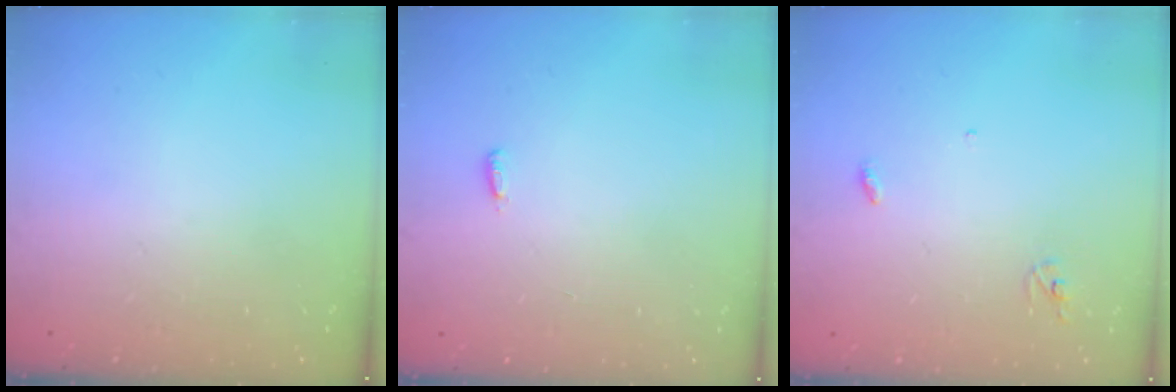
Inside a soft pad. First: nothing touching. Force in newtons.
{"total": 2.9, "press": 2.8, "slide": 0.9}
{"total": 3.0, "press": 2.9, "slide": 0.2}